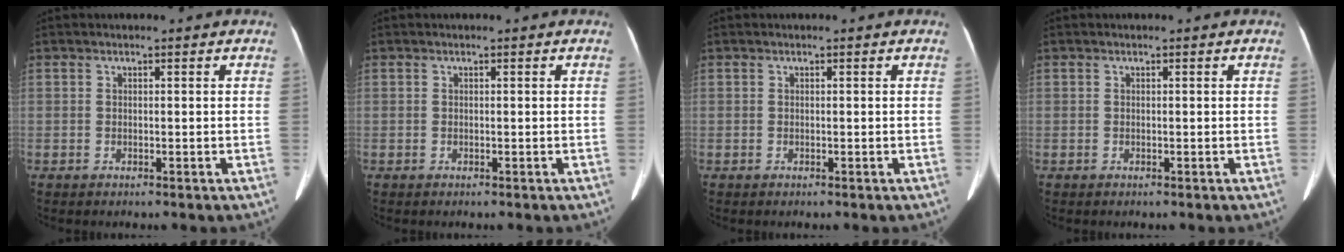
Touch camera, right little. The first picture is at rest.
{"total": 0.0}
{"total": 0.0}
{"total": 0.0}